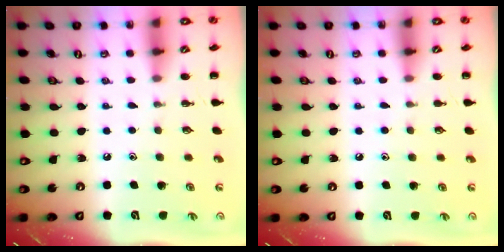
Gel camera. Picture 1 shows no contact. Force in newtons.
{"total": 5.1, "press": 4.8, "slide": 1.8}